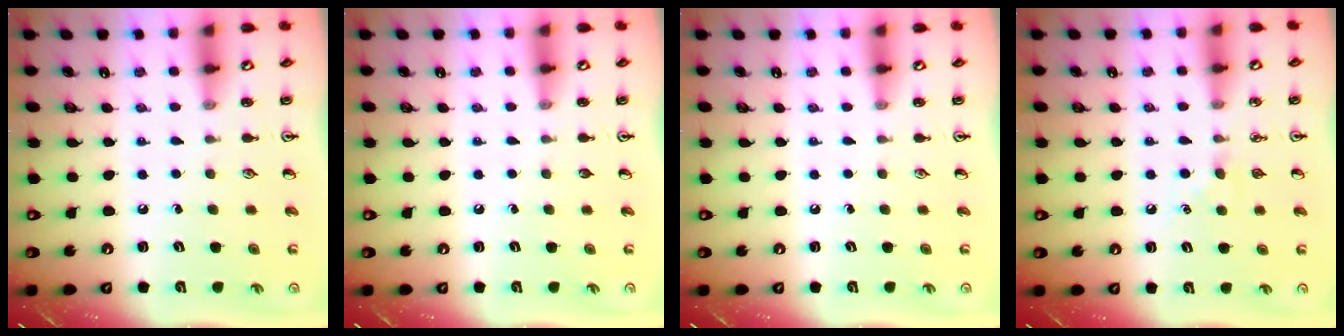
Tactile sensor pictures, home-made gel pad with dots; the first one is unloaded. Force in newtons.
{"total": 0.0}
{"total": 0.0}
{"total": 4.7, "press": 4.6, "slide": 0.7}